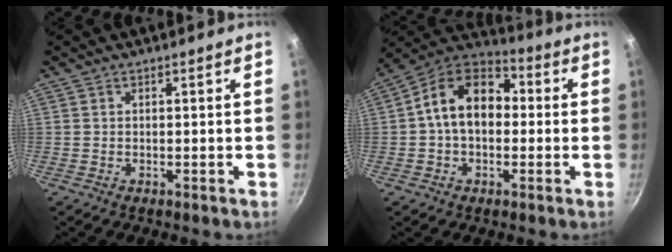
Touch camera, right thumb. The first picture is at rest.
{"total": 13.8, "force": [0.6, 9.7, 9.9], "torque": [-0.125, 0.038, -0.013]}